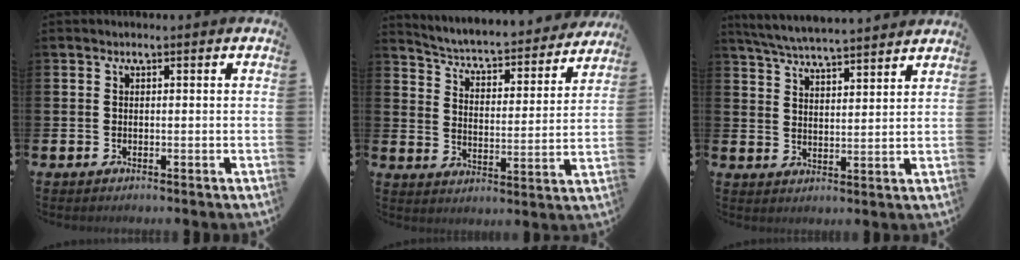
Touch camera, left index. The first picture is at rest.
{"total": 5.0, "force": [4.8, 0.7, 1.4], "torque": [-0.058, -0.044, 0.075]}
{"total": 5.9, "force": [5.8, 0.0, 1.1], "torque": [-0.040, -0.036, 0.104]}